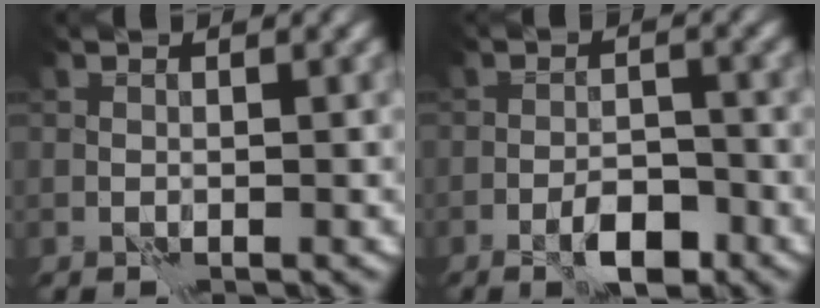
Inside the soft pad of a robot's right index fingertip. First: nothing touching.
{"total": 3.5, "force": [-2.2, 1.2, 2.5], "torque": [-0.033, 0.003, -0.036]}